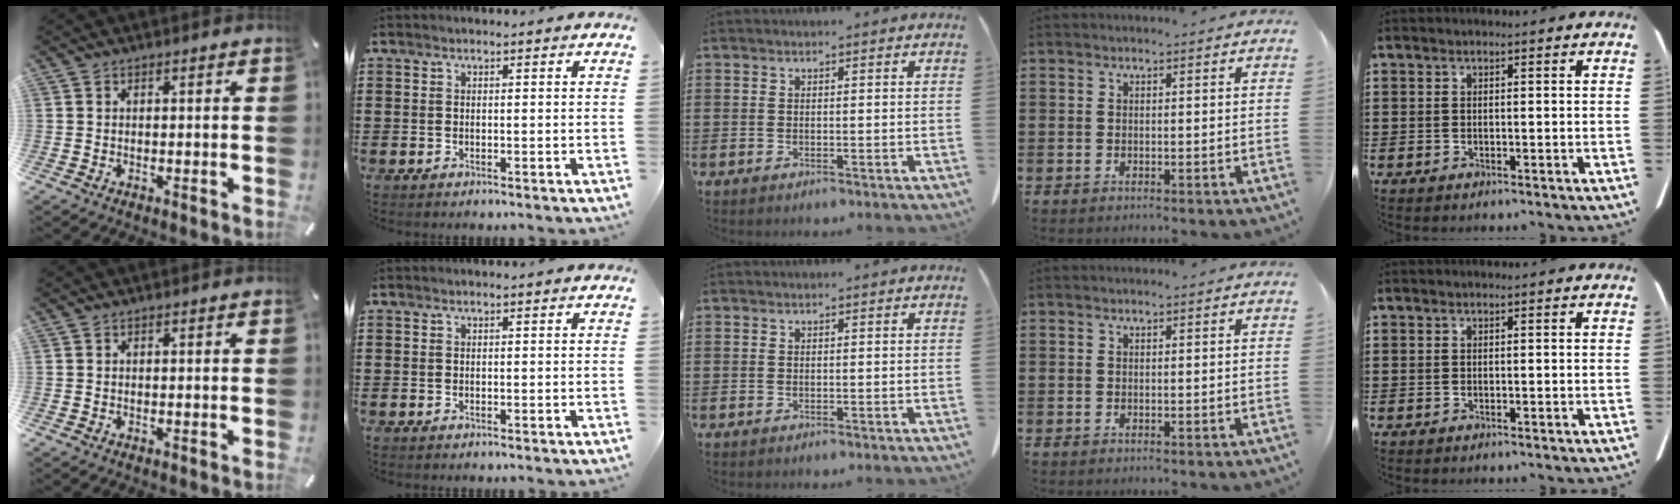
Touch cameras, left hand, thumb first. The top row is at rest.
{}